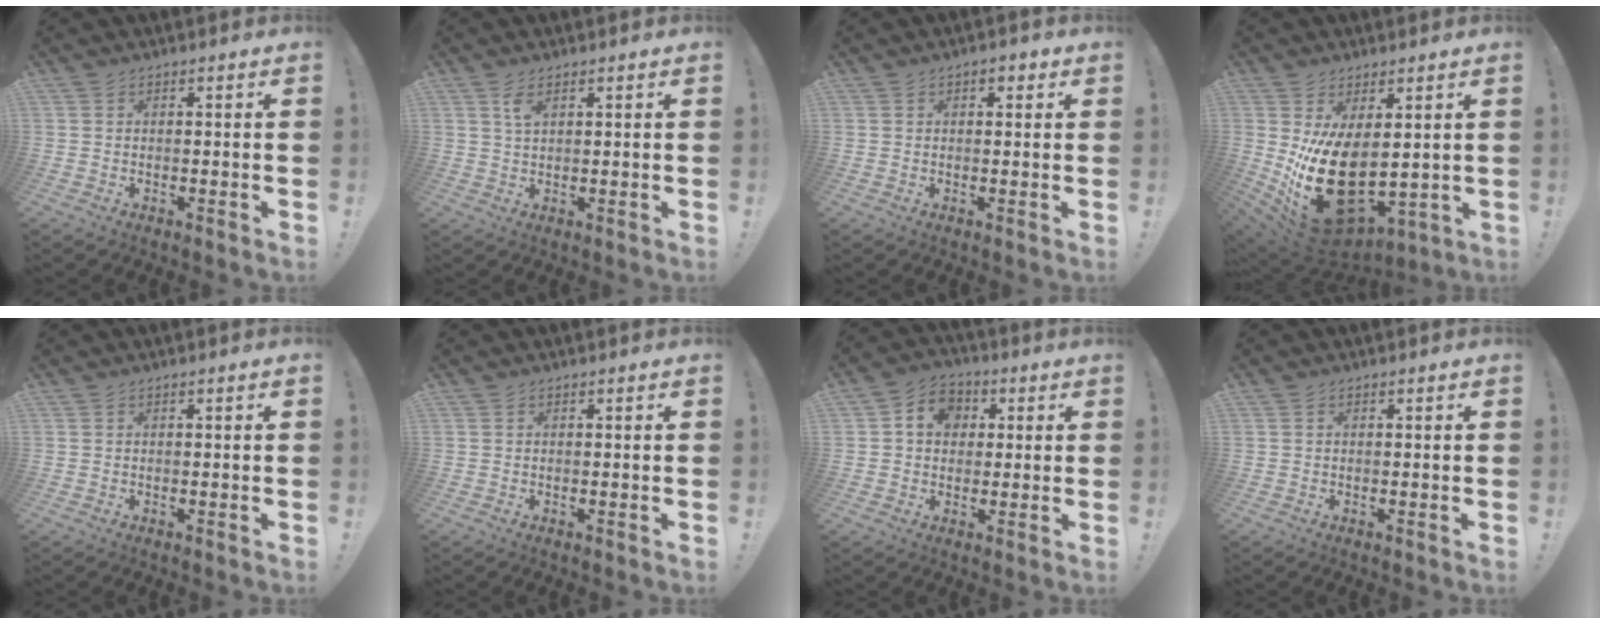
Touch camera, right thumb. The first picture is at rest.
{"total": 3.4, "force": [1.7, 1.5, 2.6], "torque": [-0.040, -0.004, 0.028]}
{"total": 2.3, "force": [0.8, 1.4, 1.6], "torque": [-0.019, 0.002, 0.010]}
{"total": 20.7, "force": [-0.6, 12.3, 16.6], "torque": [-0.306, -0.023, 0.013]}
{"total": 0.6, "force": [0.0, -0.2, 0.5], "torque": [-0.003, -0.003, -0.002]}
{"total": 0.0}
{"total": 8.3, "force": [1.8, 7.1, 3.9], "torque": [-0.058, 0.005, 0.037]}
{"total": 0.0}